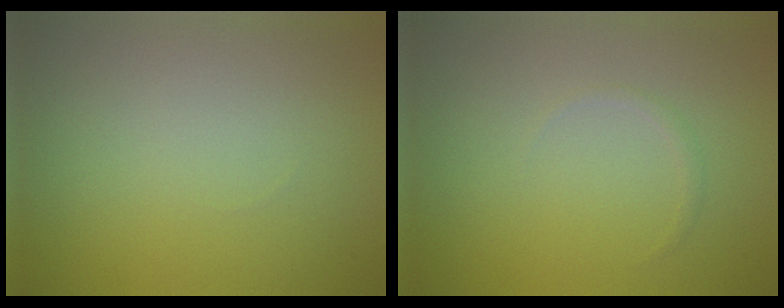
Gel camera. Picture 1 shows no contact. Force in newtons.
{"total": 0.5, "press": 0.5, "slide": 0.1}